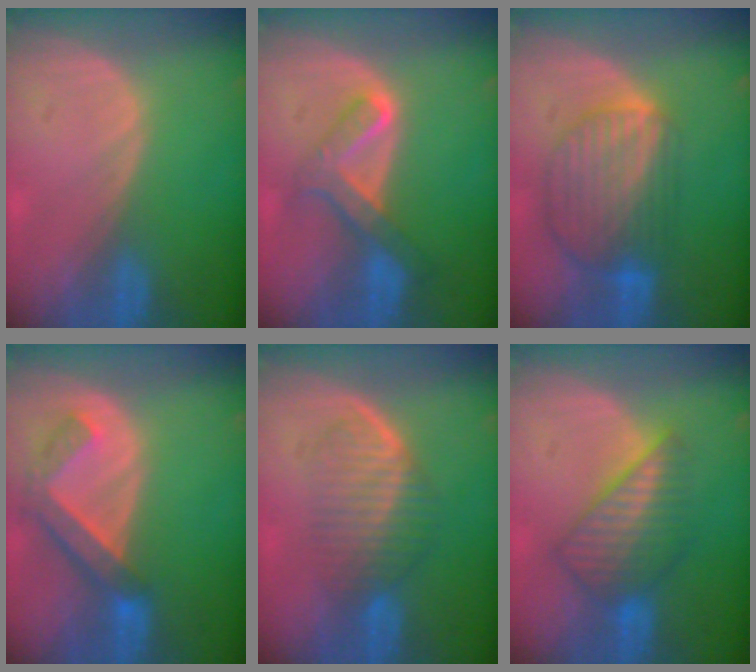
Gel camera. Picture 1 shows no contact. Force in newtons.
{"total": 6.4, "press": 6.0, "slide": 2.1}
{"total": 9.0, "press": 7.7, "slide": 4.6}
{"total": 6.2, "press": 6.0, "slide": 1.4}
{"total": 6.0, "press": 5.9, "slide": 1.1}
{"total": 7.1, "press": 6.8, "slide": 1.9}